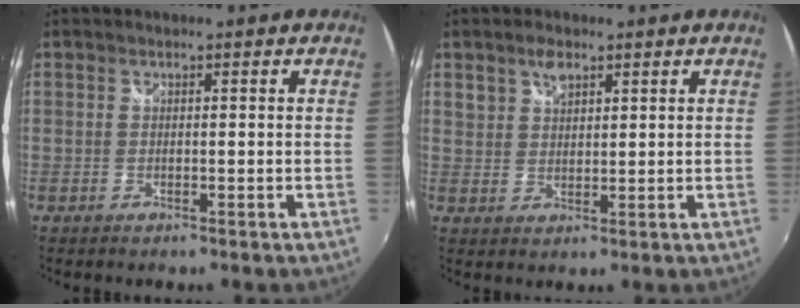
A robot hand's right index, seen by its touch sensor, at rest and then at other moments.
{"total": 3.7, "force": [2.4, 2.2, 1.8], "torque": [-0.027, 0.006, 0.044]}